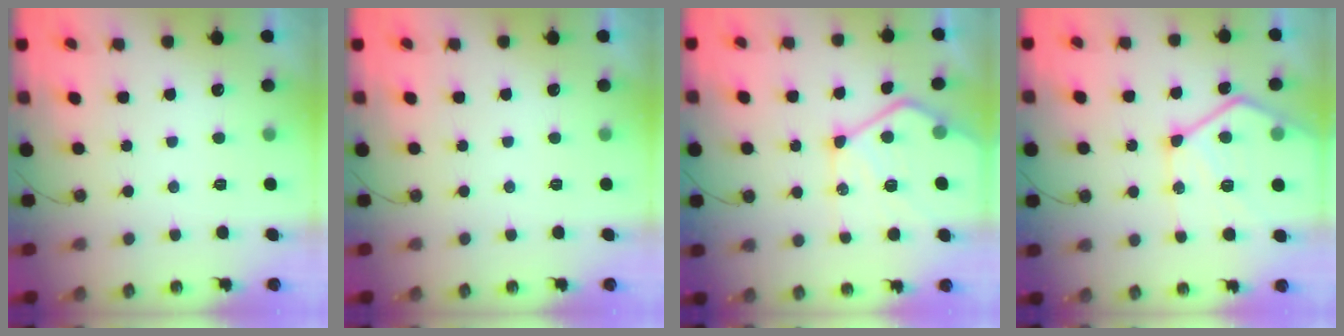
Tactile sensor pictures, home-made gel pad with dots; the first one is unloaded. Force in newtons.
{"total": 0.0}
{"total": 15.5, "press": 15.4, "slide": 1.4}
{"total": 17.8, "press": 17.6, "slide": 2.2}